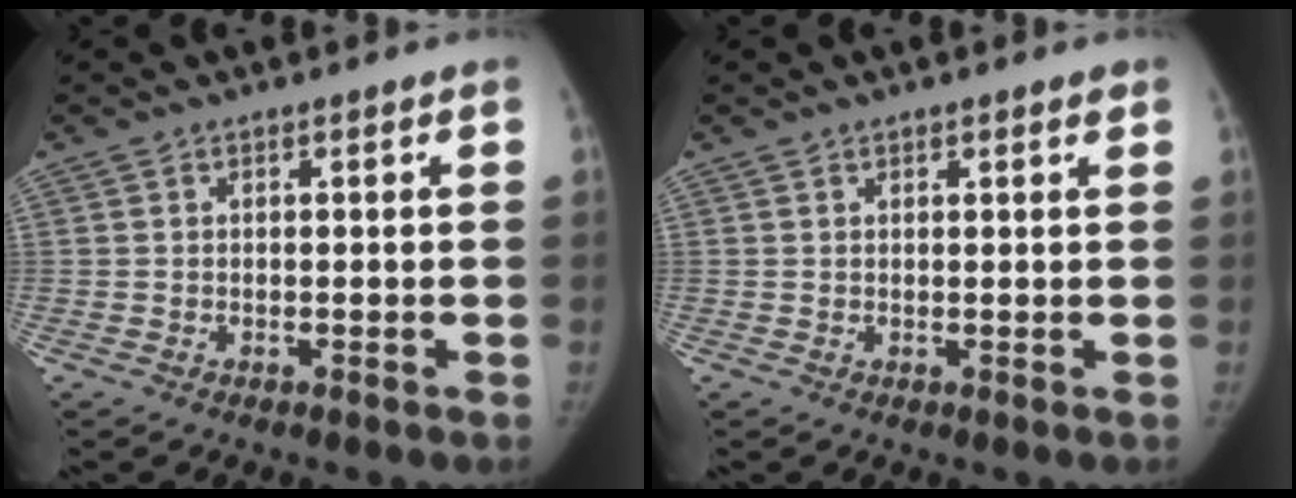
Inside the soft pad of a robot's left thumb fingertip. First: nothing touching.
{"total": 1.3, "force": [1.0, 0.5, 0.8], "torque": [-0.005, -0.003, 0.012]}